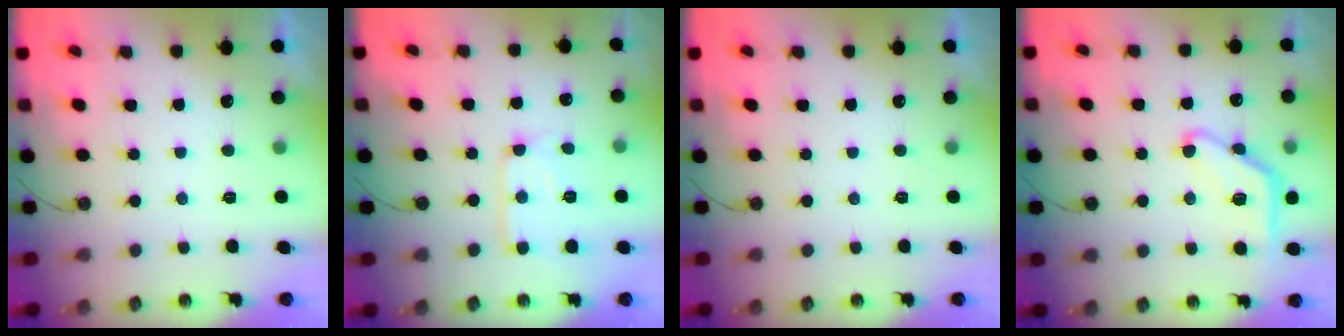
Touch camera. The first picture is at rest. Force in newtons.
{"total": 9.5, "press": 9.5, "slide": 0.7}
{"total": 0.0}
{"total": 12.2, "press": 12.2, "slide": 0.6}